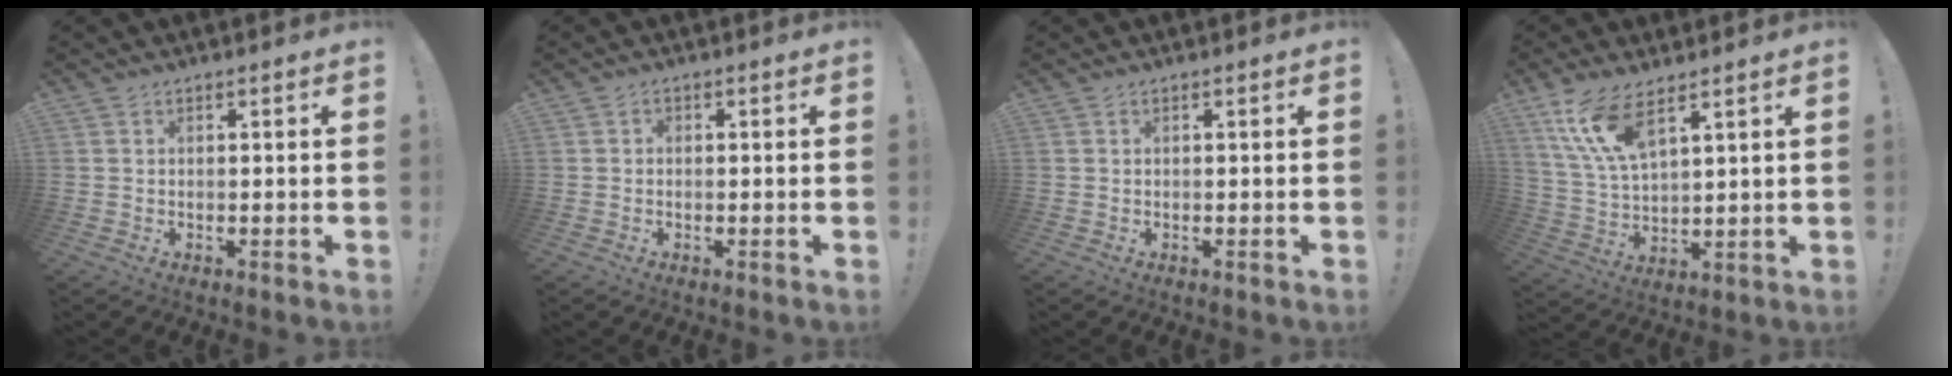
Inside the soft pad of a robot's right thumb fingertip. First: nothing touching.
{"total": 0.9, "force": [-0.4, 0.8, 0.3], "torque": [-0.013, 0.007, -0.007]}
{"total": 0.0}
{"total": 11.7, "force": [7.6, 3.7, 8.1], "torque": [-0.173, -0.029, 0.141]}